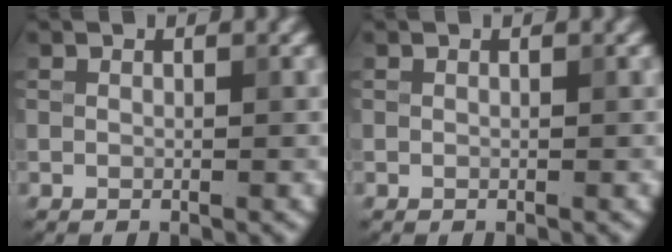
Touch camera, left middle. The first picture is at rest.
{"total": 0.0}